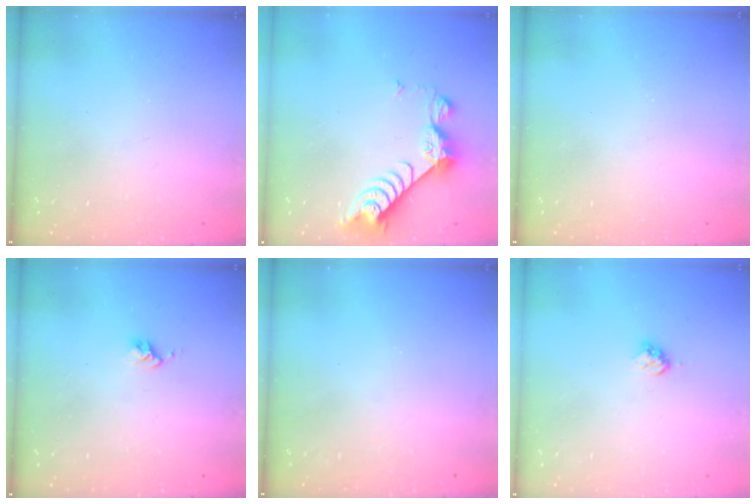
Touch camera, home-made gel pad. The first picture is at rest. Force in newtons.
{"total": 8.6, "press": 8.5, "slide": 0.7}
{"total": 0.0}
{"total": 2.7, "press": 2.6, "slide": 0.4}
{"total": 0.0}
{"total": 3.2, "press": 3.2, "slide": 0.4}